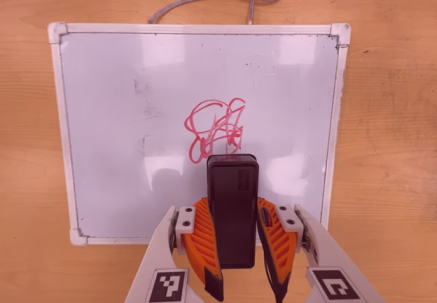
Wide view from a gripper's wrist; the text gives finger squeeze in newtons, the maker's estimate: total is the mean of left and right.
{"total": 8.6, "left": 6.9, "right": 10.2}